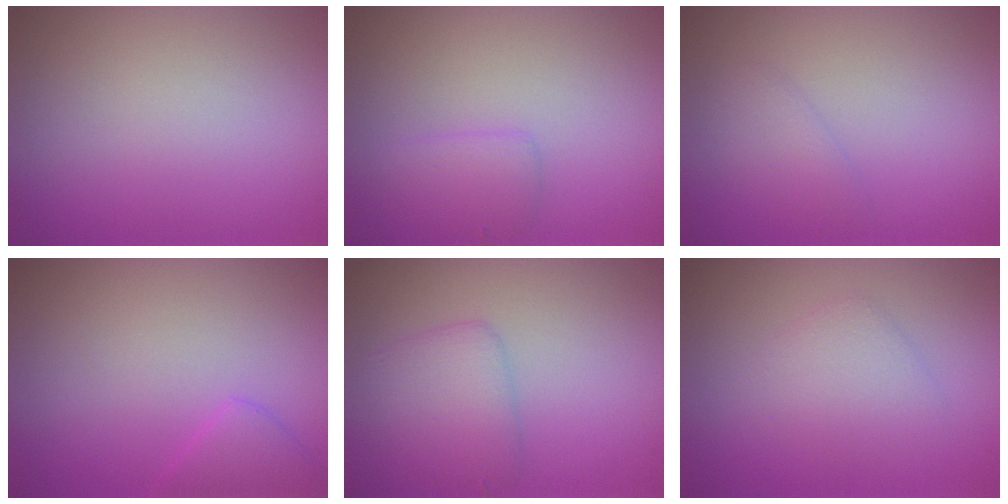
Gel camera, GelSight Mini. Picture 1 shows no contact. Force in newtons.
{"total": 1.8, "press": 1.8, "slide": 0.2}
{"total": 1.3, "press": 1.3, "slide": 0.1}
{"total": 1.8, "press": 1.8, "slide": 0.2}
{"total": 3.0, "press": 3.0, "slide": 0.2}
{"total": 2.2, "press": 2.2, "slide": 0.1}